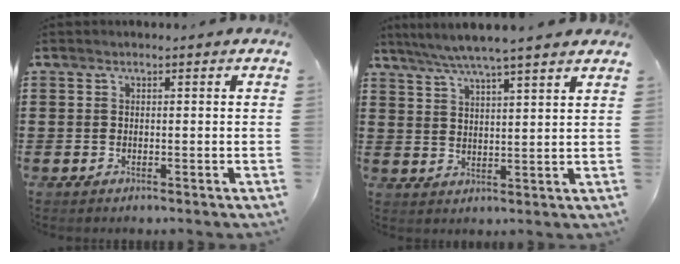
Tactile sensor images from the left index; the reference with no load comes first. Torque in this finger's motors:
{"motor_torque": [2.14, 0.00, 0.85, 0.21]}